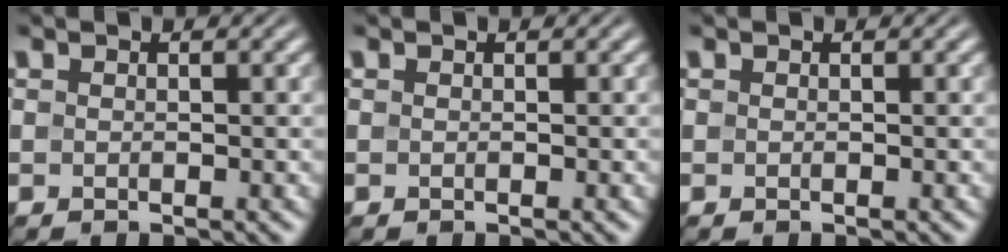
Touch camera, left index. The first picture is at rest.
{"total": 0.0}
{"total": 0.0}